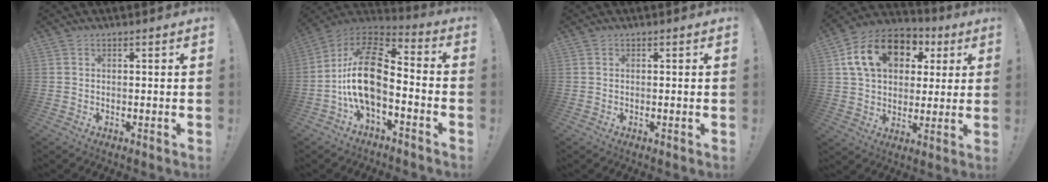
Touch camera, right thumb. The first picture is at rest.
{"total": 17.9, "force": [-3.5, 9.5, 14.7], "torque": [-0.289, 0.027, -0.056]}
{"total": 0.0}
{"total": 18.3, "force": [6.7, 13.1, 10.9], "torque": [-0.174, -0.006, 0.128]}